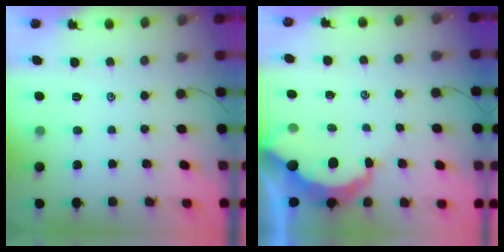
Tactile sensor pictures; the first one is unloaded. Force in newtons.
{"total": 6.5, "press": 6.4, "slide": 0.7}